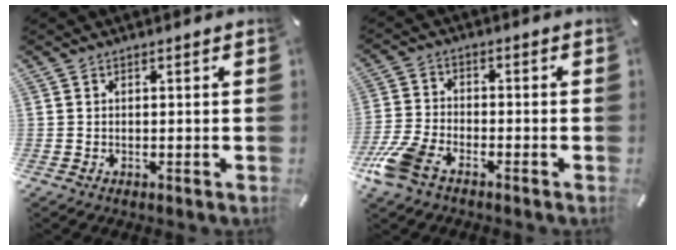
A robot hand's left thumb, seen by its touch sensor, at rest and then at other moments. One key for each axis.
{"total": 9.0, "fx": -5.9, "fy": 4.3, "fz": 5.3, "tx": -0.131, "ty": 0.013, "tz": -0.119}